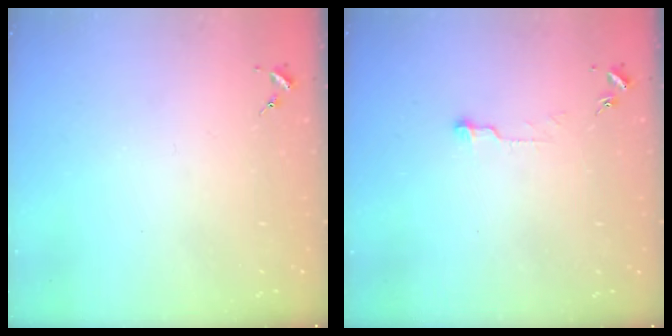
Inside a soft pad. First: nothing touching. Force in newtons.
{"total": 4.8, "press": 4.8, "slide": 0.2}